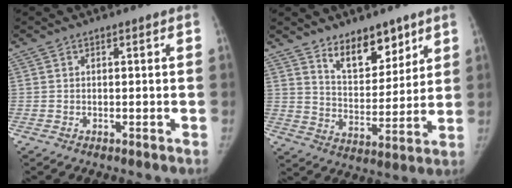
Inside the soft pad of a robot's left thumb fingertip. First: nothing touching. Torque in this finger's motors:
{"motor_torque": [0.74, 0.82, 0.12, 0.05, 0.03]}